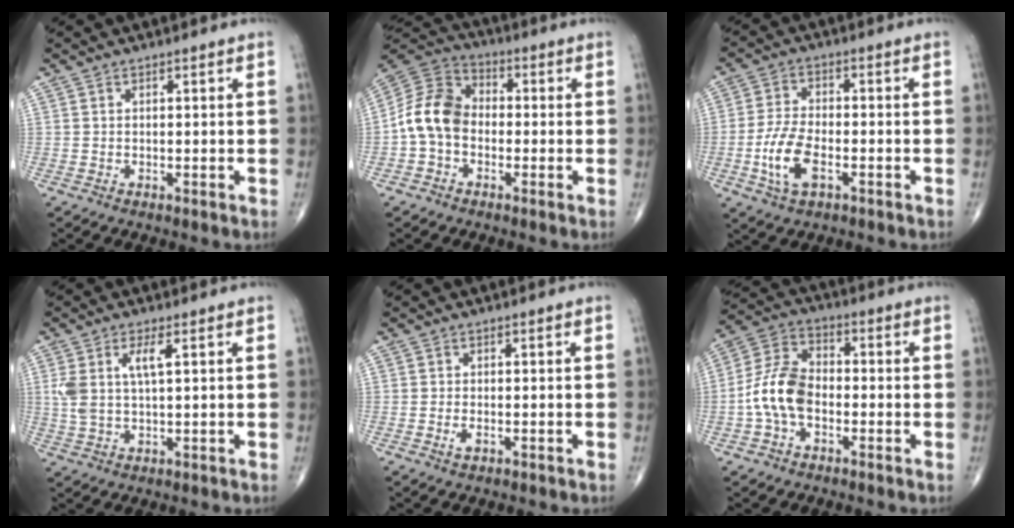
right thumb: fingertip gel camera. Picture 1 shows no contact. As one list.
[{"total": 10.6, "force": [-1.7, 8.0, 6.8], "torque": [-0.120, 0.033, -0.049]}, {"total": 8.5, "force": [-2.8, 4.2, 6.9], "torque": [-0.149, 0.011, -0.054]}, {"total": 6.2, "force": [1.8, 2.0, 5.5], "torque": [-0.130, -0.003, 0.042]}, {"total": 1.4, "force": [-0.5, 0.7, 1.1], "torque": [-0.024, -0.001, -0.009]}, {"total": 10.1, "force": [-2.3, 6.3, 7.5], "torque": [-0.146, 0.034, -0.056]}]